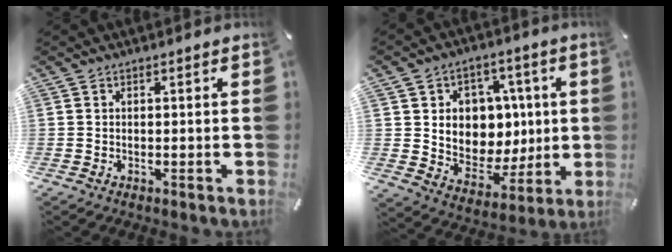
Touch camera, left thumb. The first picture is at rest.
{"total": 10.7, "force": [2.2, 9.9, 3.4], "torque": [-0.049, -0.029, 0.051]}